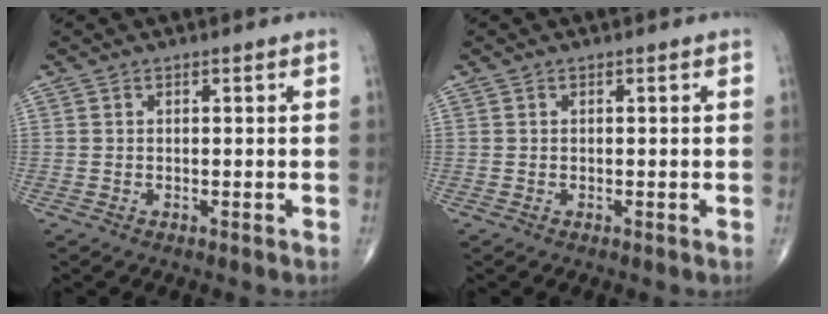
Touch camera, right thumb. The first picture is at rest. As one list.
[{"total": 0.0}]